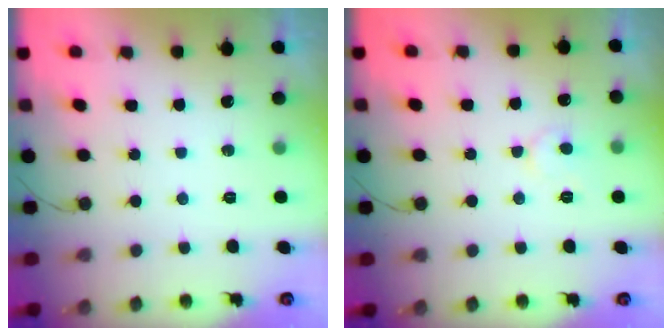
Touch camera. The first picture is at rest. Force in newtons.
{"total": 4.2, "press": 4.2, "slide": 0.2}